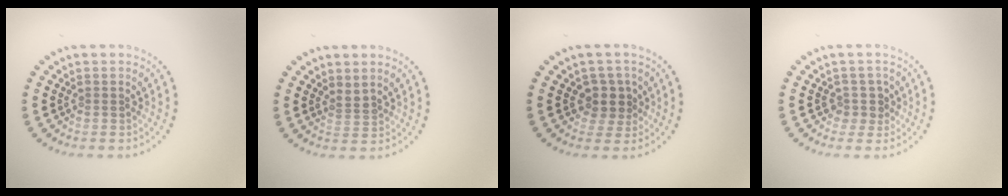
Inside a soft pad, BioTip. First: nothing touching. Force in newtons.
{"total": 1.2, "press": 0.7, "slide": 1.0}
{"total": 2.4, "press": 2.0, "slide": 1.3}
{"total": 1.6, "press": 1.3, "slide": 0.9}